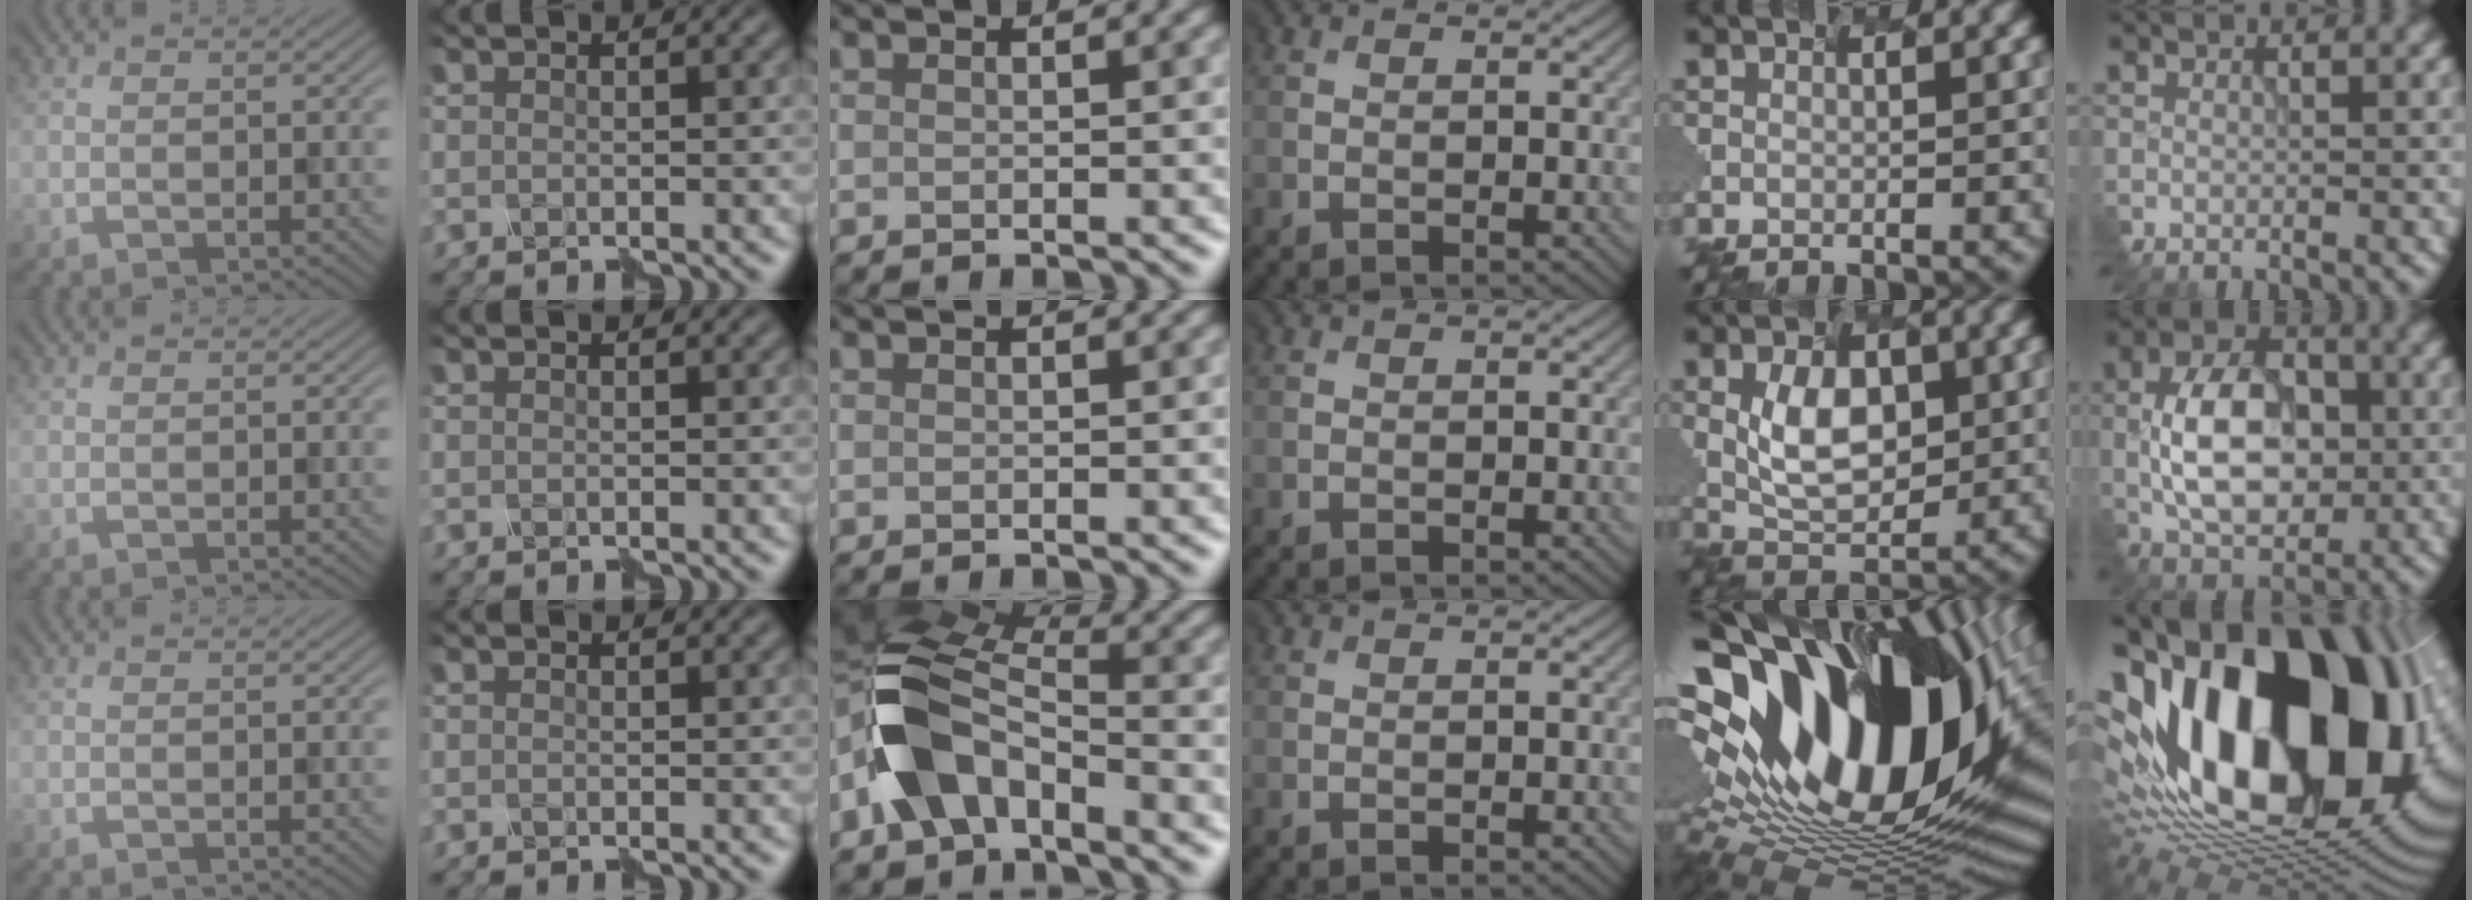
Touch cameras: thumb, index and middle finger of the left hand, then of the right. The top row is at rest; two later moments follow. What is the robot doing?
{"motion": "assemble", "object": "hinged jar"}